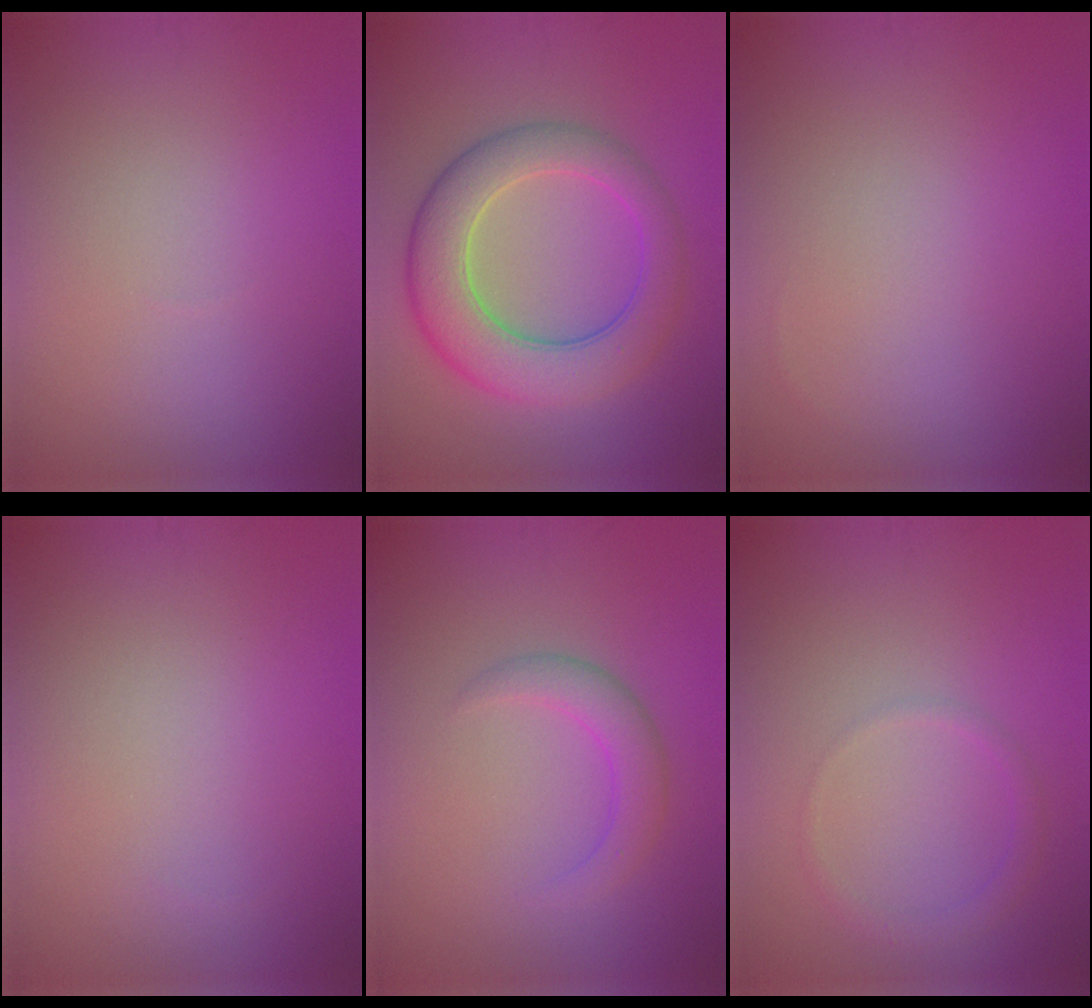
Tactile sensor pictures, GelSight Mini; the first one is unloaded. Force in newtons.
{"total": 7.5, "press": 7.5, "slide": 0.3}
{"total": 0.0}
{"total": 0.0}
{"total": 2.6, "press": 2.6, "slide": 0.0}
{"total": 1.3, "press": 1.3, "slide": 0.0}